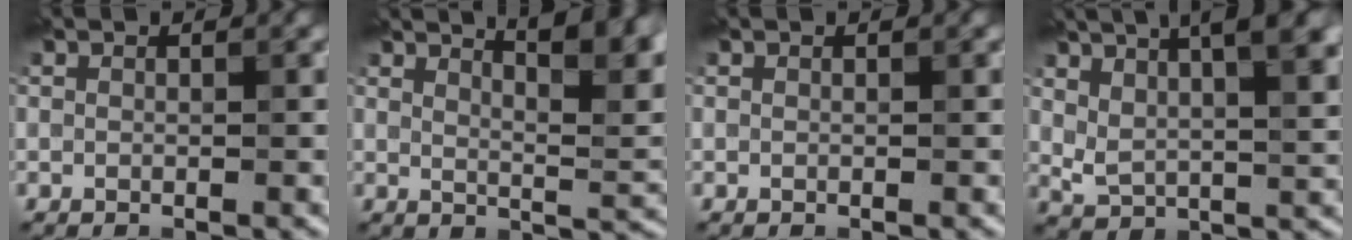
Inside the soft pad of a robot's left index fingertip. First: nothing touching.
{"total": 8.9, "force": [5.9, 2.6, 6.1], "torque": [-0.056, 0.026, 0.069]}
{"total": 0.0}
{"total": 10.0, "force": [5.3, 4.3, 7.3], "torque": [-0.119, 0.025, 0.081]}